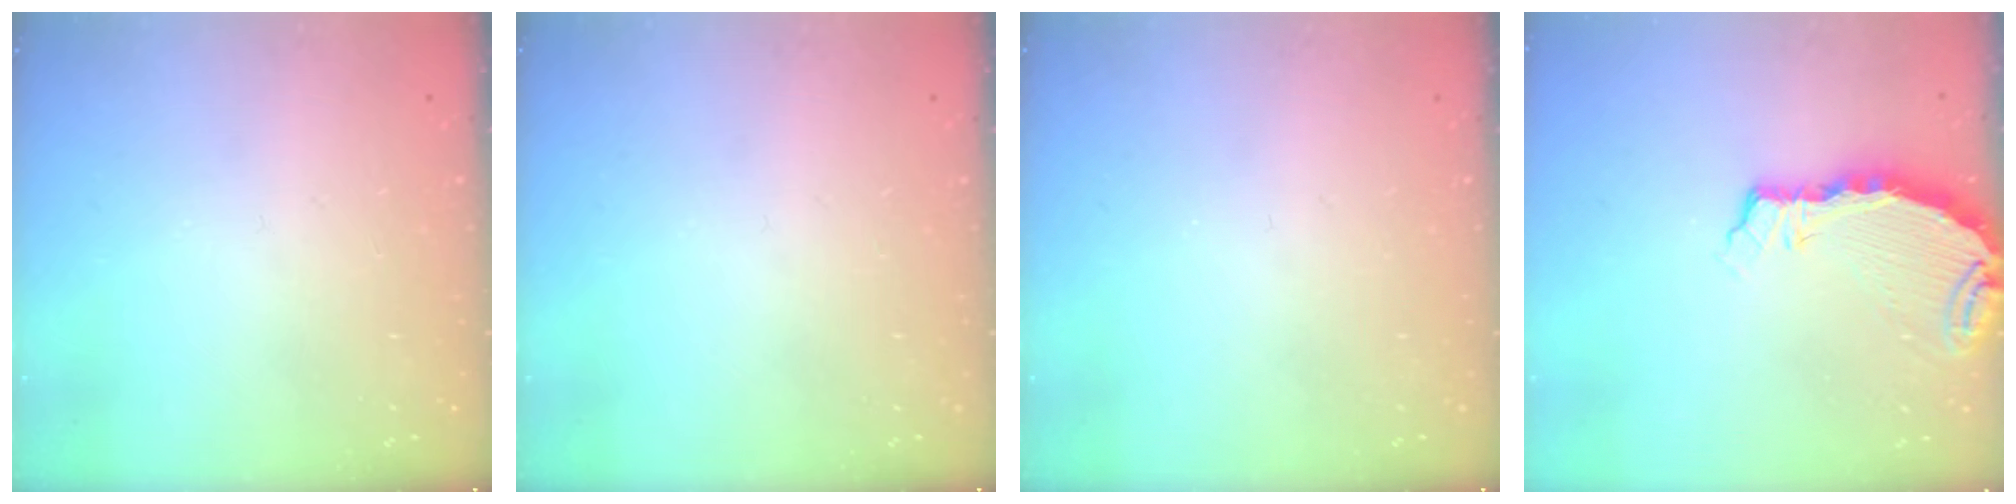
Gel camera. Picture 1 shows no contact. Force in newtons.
{"total": 0.0}
{"total": 0.0}
{"total": 5.6, "press": 5.6, "slide": 0.6}